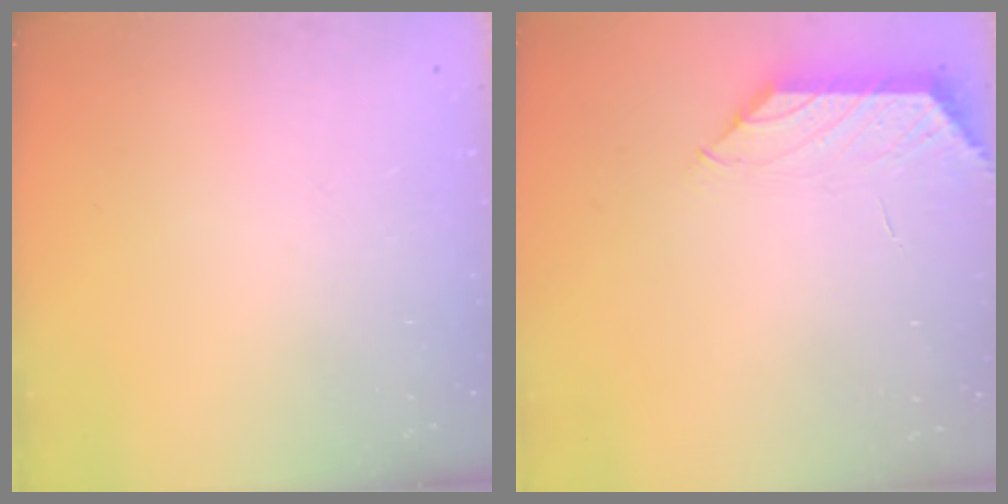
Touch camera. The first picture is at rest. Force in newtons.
{"total": 0.9, "press": 0.7, "slide": 0.5}